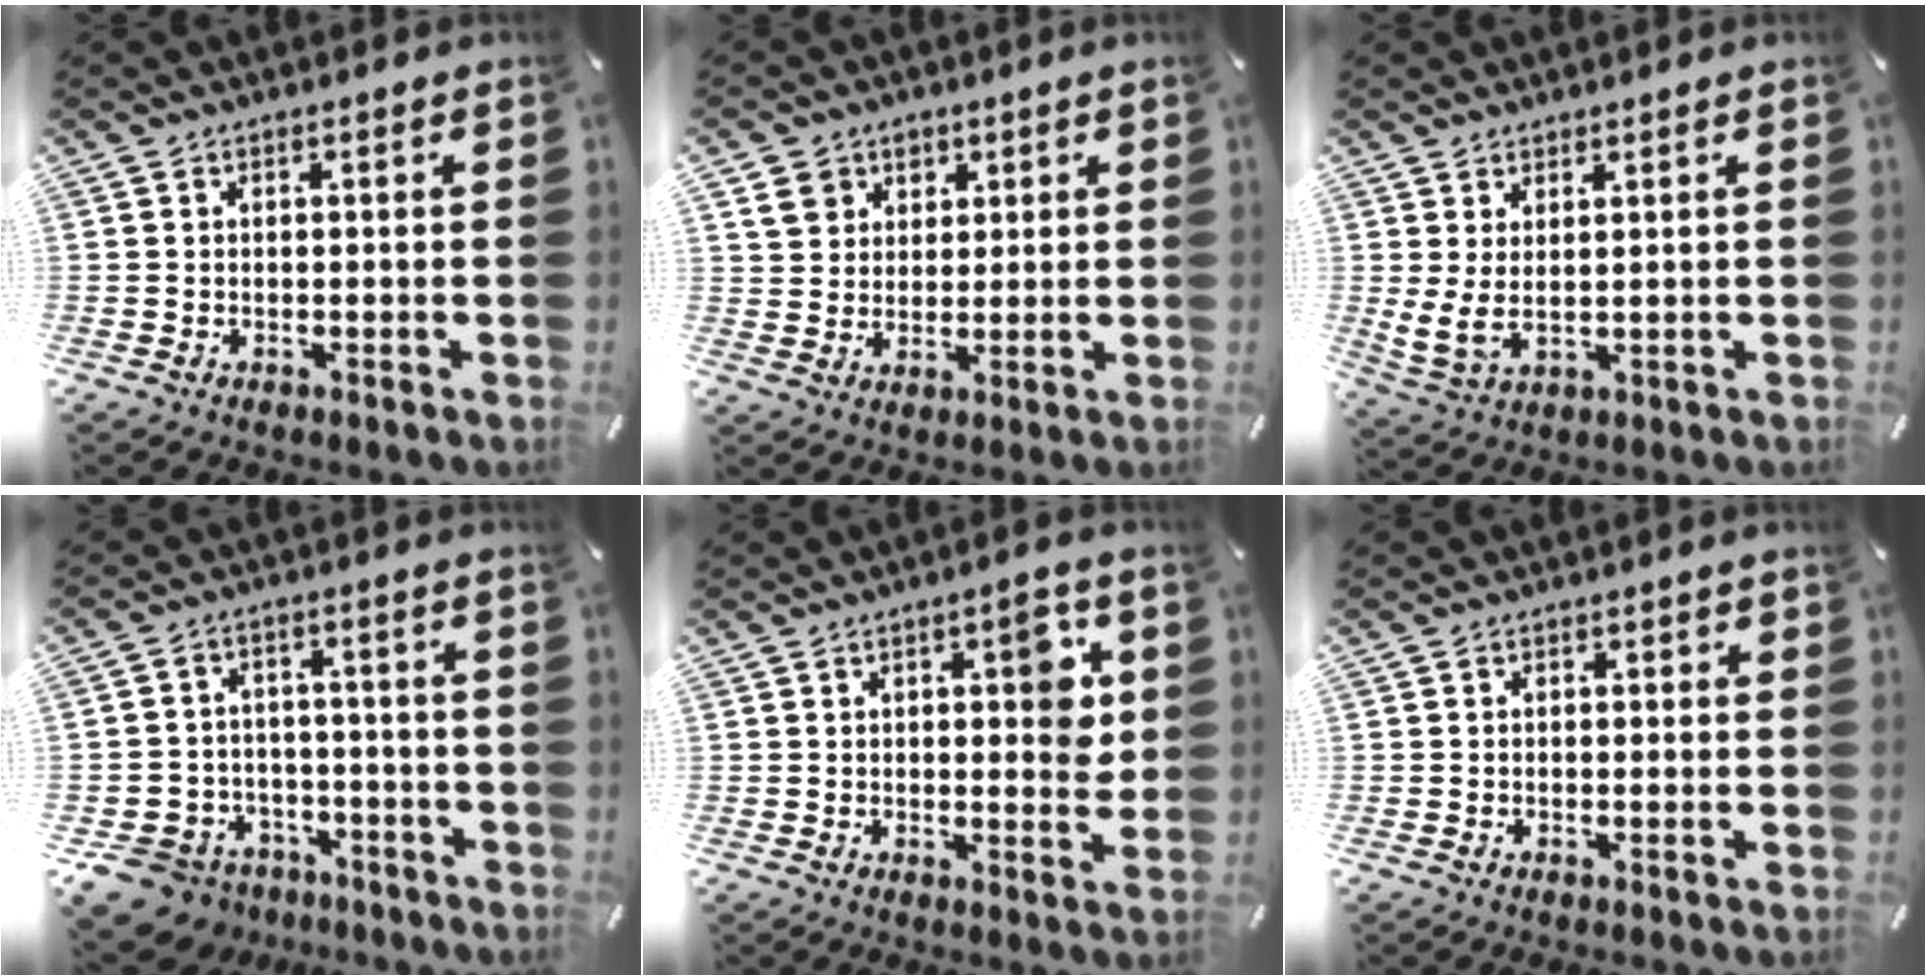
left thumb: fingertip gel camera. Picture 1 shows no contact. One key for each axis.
{"total": 6.9, "fx": 3.2, "fy": 6.0, "fz": 1.1, "tx": -0.021, "ty": -0.004, "tz": 0.061}
{"total": 4.7, "fx": 2.1, "fy": 2.2, "fz": 3.6, "tx": -0.093, "ty": -0.016, "tz": 0.038}
{"total": 9.3, "fx": -6.2, "fy": 6.5, "fz": 2.1, "tx": -0.054, "ty": 0.044, "tz": -0.113}
{"total": 8.5, "fx": 2.3, "fy": 4.1, "fz": 7.1, "tx": -0.079, "ty": -0.010, "tz": 0.030}
{"total": 0.9, "fx": -0.3, "fy": 0.8, "fz": 0.4, "tx": -0.006, "ty": 0.004, "tz": -0.007}